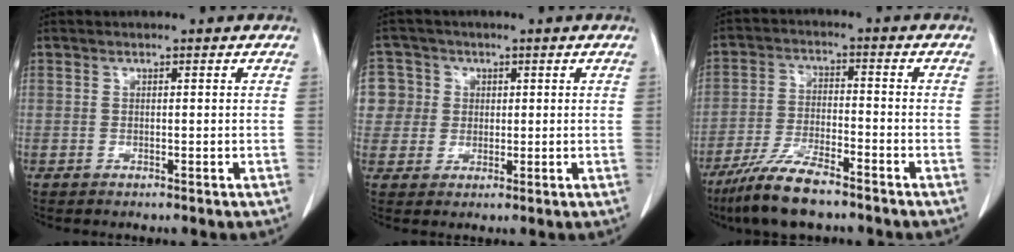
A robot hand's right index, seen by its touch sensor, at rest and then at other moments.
{"total": 7.1, "force": [1.5, 6.9, 0.5], "torque": [-0.010, 0.026, 0.035]}
{"total": 9.7, "force": [-7.5, 1.7, 5.9], "torque": [-0.117, -0.022, -0.140]}